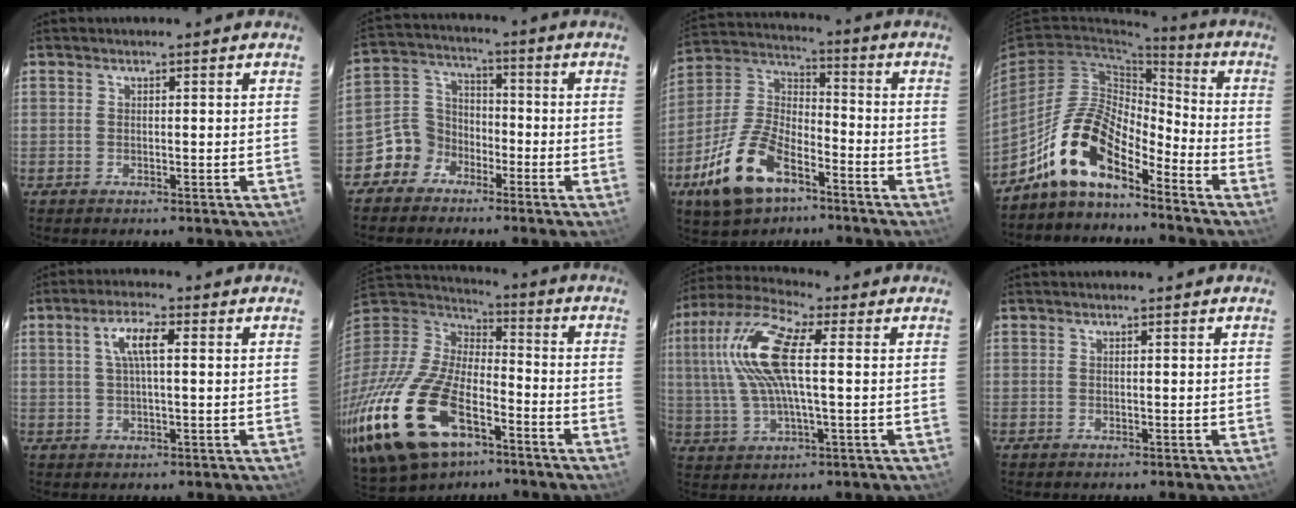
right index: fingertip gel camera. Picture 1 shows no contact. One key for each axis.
{"total": 7.8, "fx": -4.7, "fy": 6.2, "fz": 0.8, "tx": -0.026, "ty": 0.042, "tz": -0.098}
{"total": 16.7, "fx": -9.0, "fy": 8.4, "fz": 11.2, "tx": -0.245, "ty": 0.002, "tz": -0.166}
{"total": 12.1, "fx": -9.1, "fy": 4.0, "fz": 6.9, "tx": -0.137, "ty": 0.019, "tz": -0.179}
{"total": 5.3, "fx": 1.3, "fy": 1.3, "fz": 5.0, "tx": -0.096, "ty": 0.010, "tz": 0.026}
{"total": 30.4, "fx": -15.6, "fy": 15.7, "fz": 20.9, "tx": -0.476, "ty": -0.050, "tz": -0.269}
{"total": 15.0, "fx": 2.5, "fy": 4.8, "fz": 14.0, "tx": -0.283, "ty": 0.018, "tz": 0.043}
{"total": 0.0}